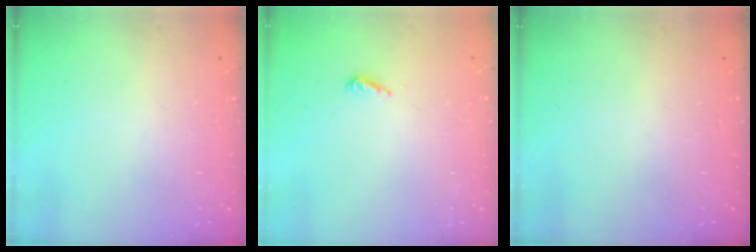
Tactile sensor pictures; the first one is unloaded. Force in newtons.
{"total": 4.3, "press": 4.2, "slide": 0.6}
{"total": 0.0}